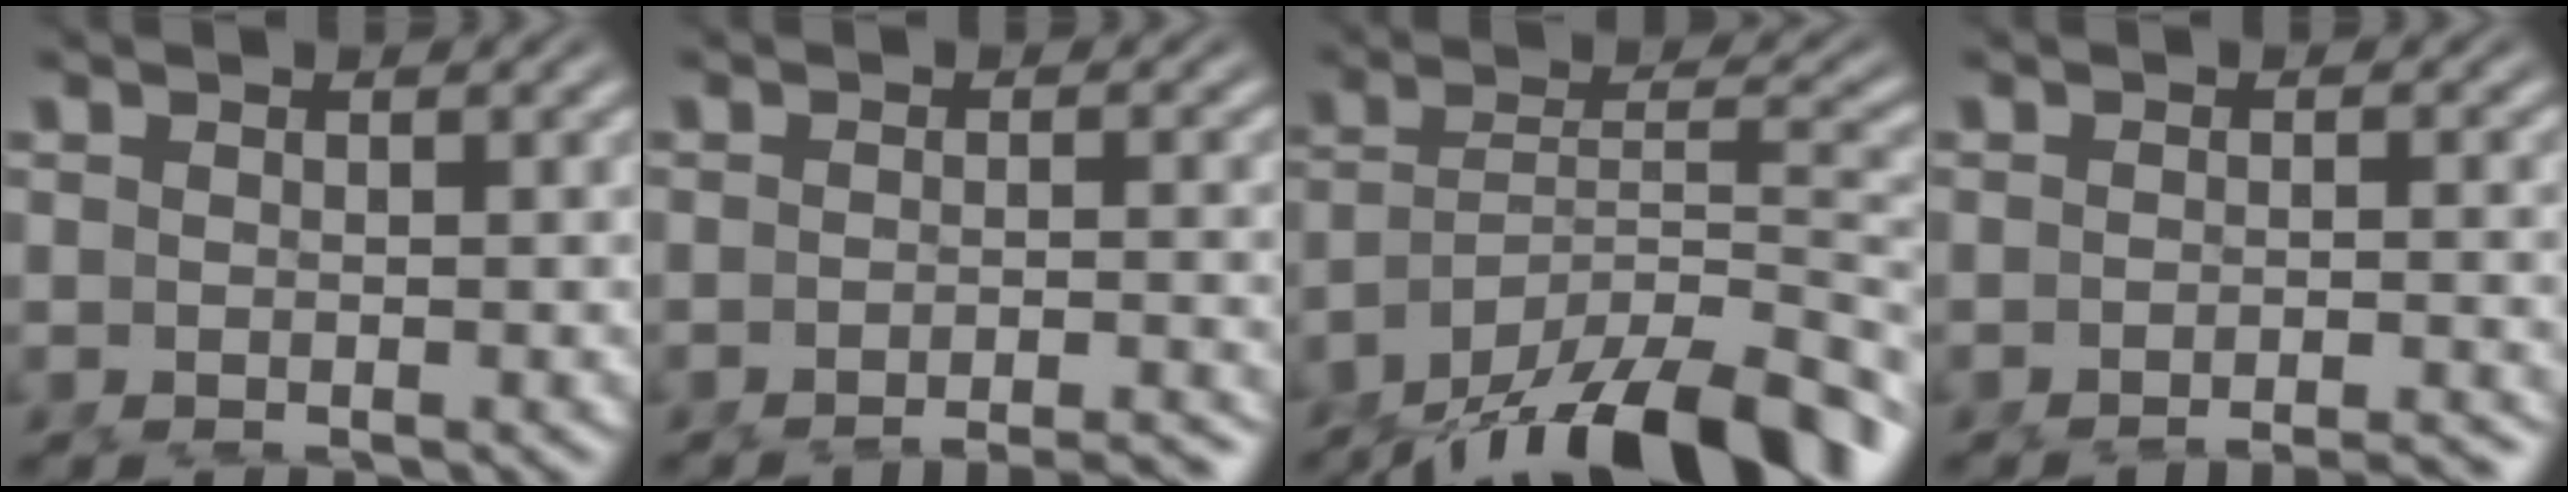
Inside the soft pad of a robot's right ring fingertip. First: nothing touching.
{"total": 6.4, "force": [-6.1, 0.7, 1.8], "torque": [-0.009, -0.009, -0.092]}
{"total": 12.3, "force": [-7.7, 6.6, 6.9], "torque": [-0.126, -0.036, -0.116]}
{"total": 5.7, "force": [-5.5, 0.5, 1.6], "torque": [-0.007, -0.008, -0.082]}